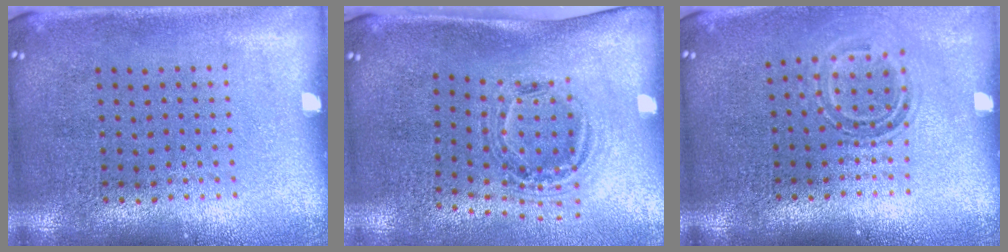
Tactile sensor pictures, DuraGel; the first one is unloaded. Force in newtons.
{"total": 1.2, "press": 1.0, "slide": 0.5}
{"total": 1.5, "press": 1.0, "slide": 1.1}